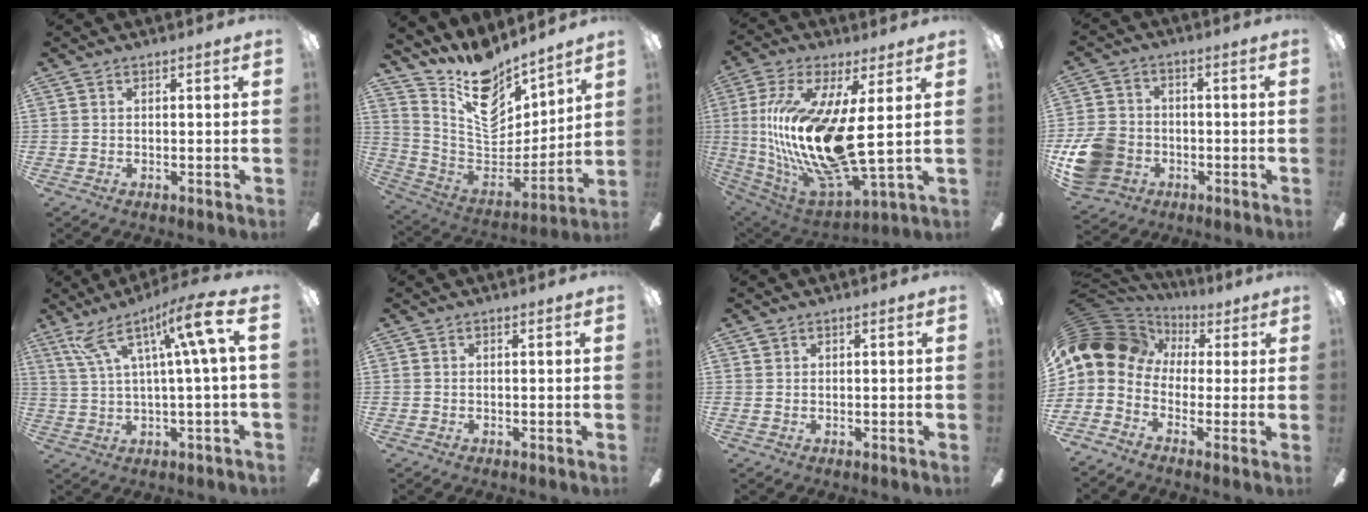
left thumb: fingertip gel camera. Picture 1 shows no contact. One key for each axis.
{"total": 15.6, "fx": 12.2, "fy": 7.3, "fz": 6.2, "tx": -0.119, "ty": -0.100, "tz": 0.221}
{"total": 20.8, "fx": 2.1, "fy": 6.0, "fz": 19.8, "tx": -0.417, "ty": -0.044, "tz": 0.034}
{"total": 11.8, "fx": -4.2, "fy": 9.5, "fz": 5.5, "tx": -0.117, "ty": 0.040, "tz": -0.071}
{"total": 14.8, "fx": 6.5, "fy": 3.4, "fz": 12.8, "tx": -0.220, "ty": -0.018, "tz": 0.099}
{"total": 0.0}
{"total": 0.6, "fx": 0.2, "fy": 0.4, "fz": 0.3, "tx": -0.006, "ty": 0.004, "tz": 0.003}
{"total": 11.0, "fx": 0.7, "fy": 9.1, "fz": 6.1, "tx": -0.145, "ty": 0.008, "tz": 0.014}